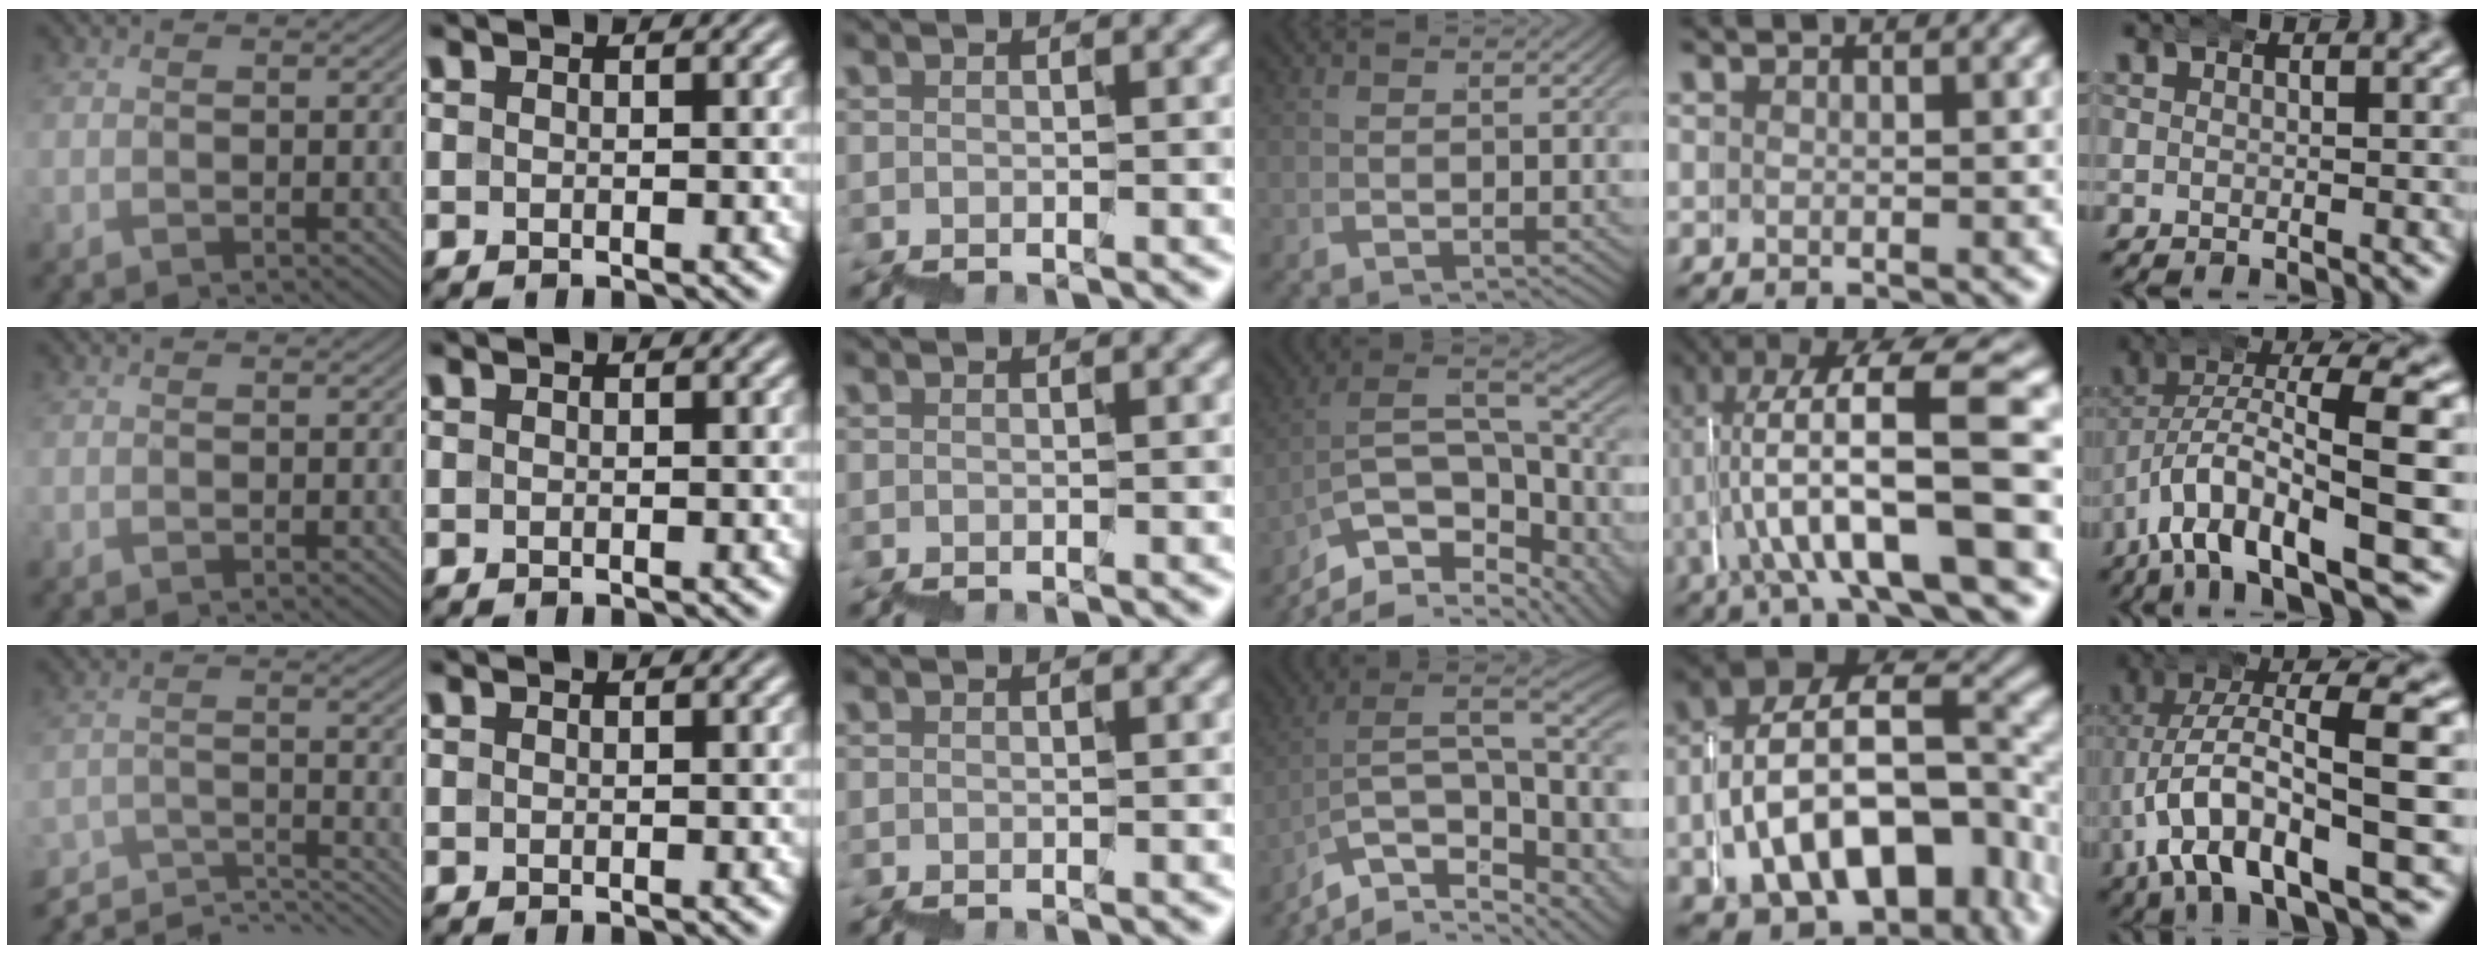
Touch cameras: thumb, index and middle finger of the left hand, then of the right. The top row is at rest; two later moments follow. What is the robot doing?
{"motion": "wrap", "object": "bubble wrap"}